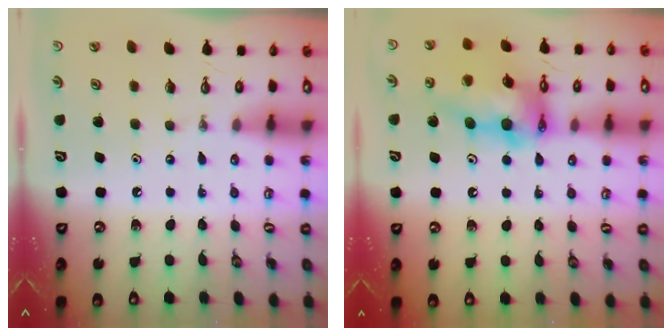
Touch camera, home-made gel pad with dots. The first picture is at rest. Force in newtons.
{"total": 17.7, "press": 17.6, "slide": 1.8}